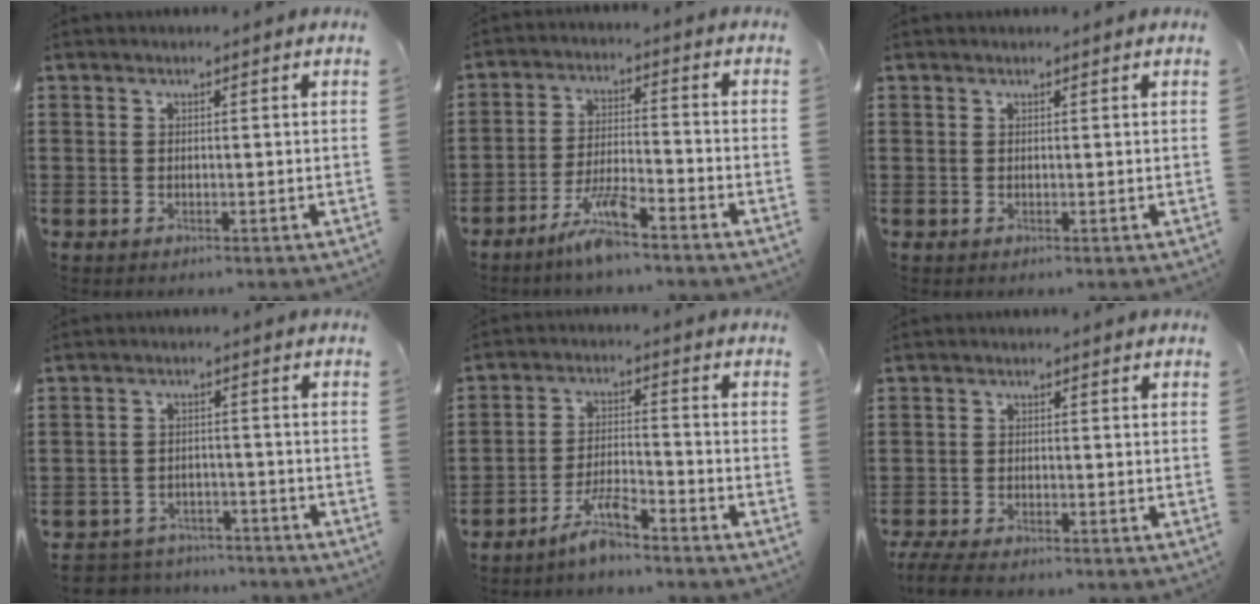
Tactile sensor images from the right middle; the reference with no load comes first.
{"total": 6.4, "force": [-5.0, 0.8, 4.0], "torque": [-0.083, -0.002, -0.094]}
{"total": 0.0}
{"total": 3.8, "force": [-3.7, 0.6, -0.3], "torque": [-0.003, 0.002, -0.082]}
{"total": 5.7, "force": [-4.8, 0.7, 2.9], "torque": [-0.070, -0.001, -0.097]}
{"total": 3.0, "force": [-2.8, 0.3, 1.2], "torque": [-0.040, -0.008, -0.062]}